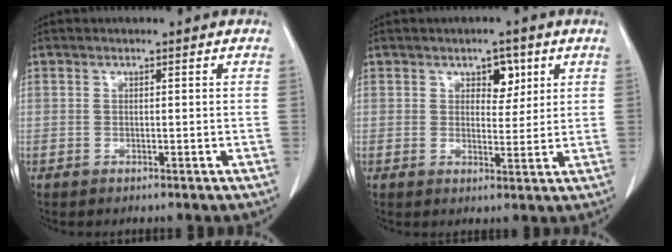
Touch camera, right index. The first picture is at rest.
{"total": 2.0, "force": [1.4, 0.9, 1.0], "torque": [-0.012, -0.005, 0.025]}